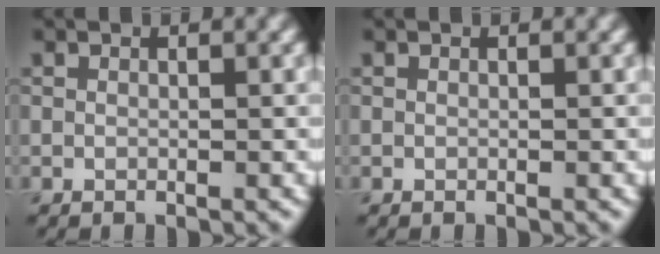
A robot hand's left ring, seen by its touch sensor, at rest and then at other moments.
{"total": 0.0}